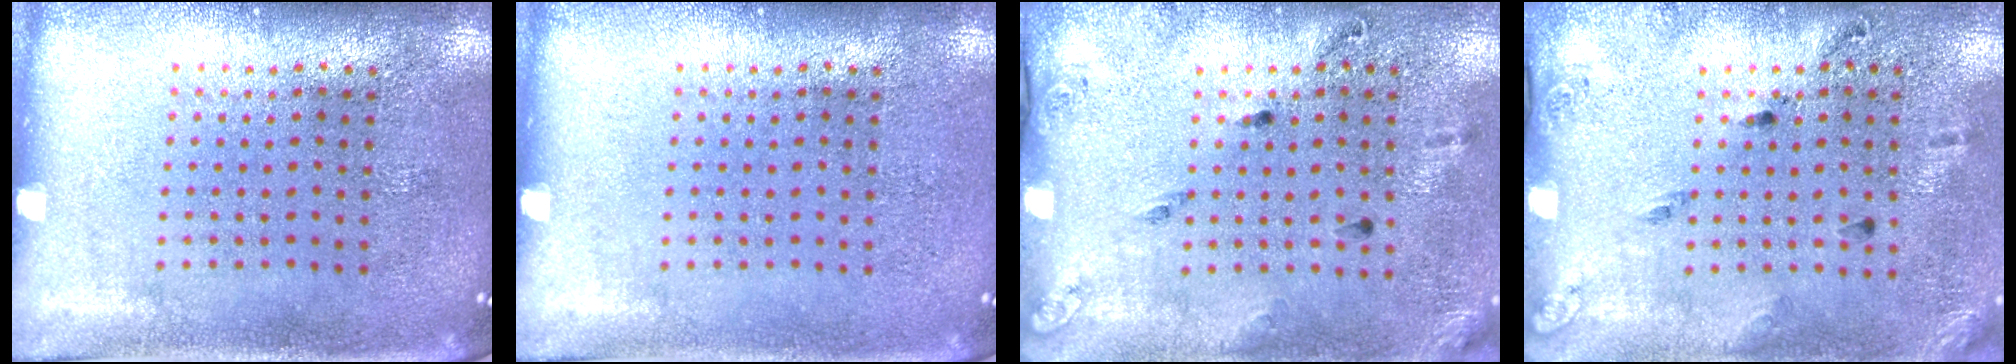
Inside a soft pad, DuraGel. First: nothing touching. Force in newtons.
{"total": 0.0}
{"total": 1.8, "press": 1.0, "slide": 1.5}
{"total": 1.8, "press": 1.1, "slide": 1.5}